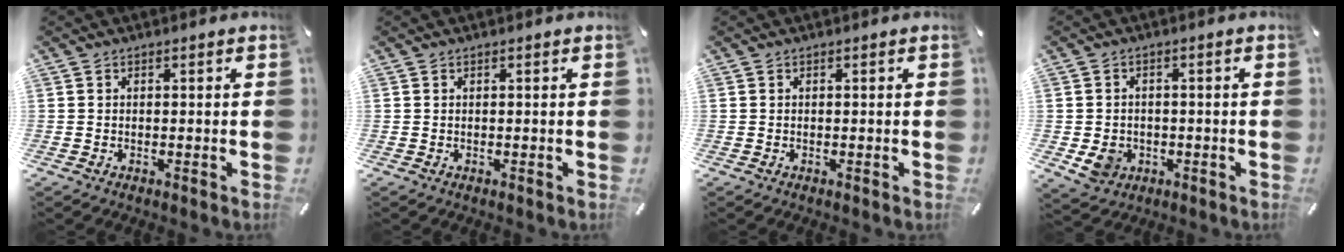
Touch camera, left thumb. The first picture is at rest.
{"total": 0.0}
{"total": 0.0}
{"total": 6.0, "force": [-1.5, 5.3, 2.4], "torque": [-0.045, 0.003, -0.028]}